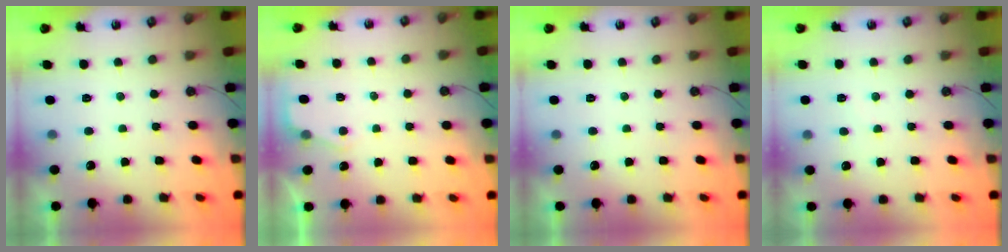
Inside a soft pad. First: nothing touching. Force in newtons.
{"total": 2.7, "press": 2.7, "slide": 0.4}
{"total": 0.0}
{"total": 2.7, "press": 2.6, "slide": 0.4}